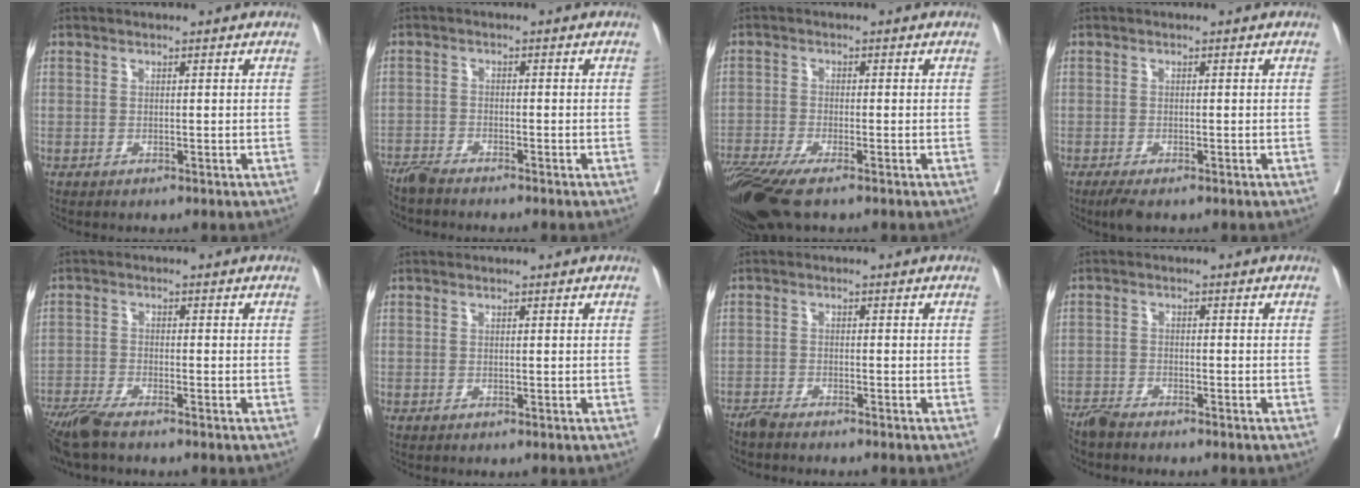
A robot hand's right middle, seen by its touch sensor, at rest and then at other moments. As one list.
[{"total": 4.2, "force": [-3.9, 0.0, 1.6], "torque": [-0.020, -0.010, -0.068]}, {"total": 9.2, "force": [-6.7, 1.5, 6.0], "torque": [-0.112, -0.018, -0.122]}, {"total": 2.6, "force": [-1.8, 0.7, 1.8], "torque": [-0.031, -0.007, -0.029]}, {"total": 6.1, "force": [-5.0, 0.4, 3.3], "torque": [-0.062, -0.019, -0.097]}, {"total": 0.0}, {"total": 3.9, "force": [-3.6, -0.2, 1.5], "torque": [-0.016, -0.007, -0.060]}, {"total": 4.4, "force": [-4.1, 0.3, 1.6], "torque": [-0.020, -0.012, -0.073]}]